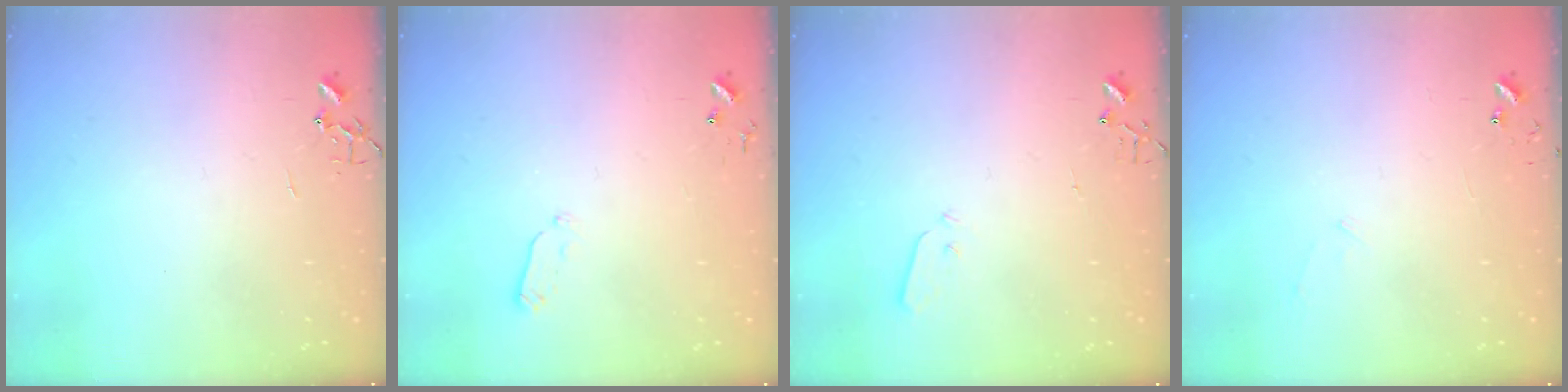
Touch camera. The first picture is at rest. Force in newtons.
{"total": 4.0, "press": 3.9, "slide": 0.9}
{"total": 3.1, "press": 3.0, "slide": 0.7}
{"total": 5.4, "press": 5.4, "slide": 0.4}